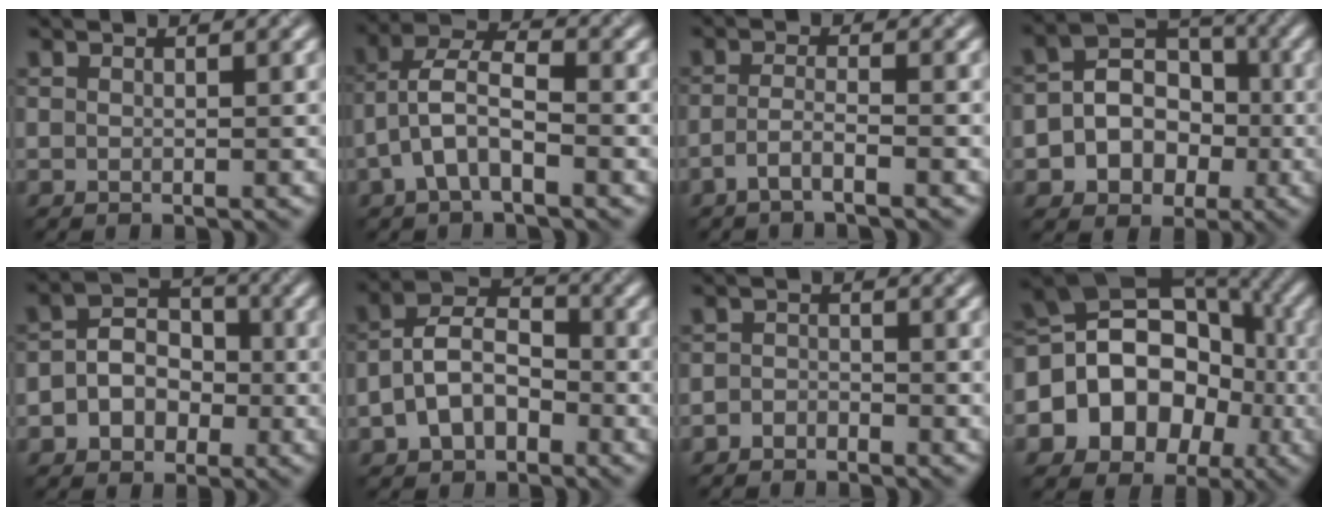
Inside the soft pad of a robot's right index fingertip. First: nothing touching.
{"total": 3.9, "force": [-1.5, 1.6, 3.3], "torque": [-0.066, 0.024, -0.037]}
{"total": 1.8, "force": [-1.2, 0.2, 1.3], "torque": [-0.029, 0.007, -0.038]}
{"total": 5.5, "force": [-0.9, 4.8, 2.6], "torque": [-0.023, 0.014, -0.033]}
{"total": 3.9, "force": [-0.8, 3.2, 2.0], "torque": [-0.027, 0.014, -0.022]}
{"total": 5.0, "force": [-1.6, 3.4, 3.4], "torque": [-0.066, 0.018, -0.040]}
{"total": 1.3, "force": [-1.2, 0.5, 0.0], "torque": [-0.002, 0.007, -0.032]}
{"total": 12.2, "force": [-1.5, 10.1, 6.6], "torque": [-0.112, 0.035, -0.048]}